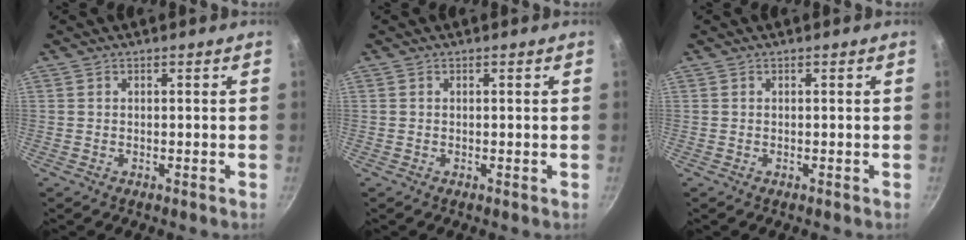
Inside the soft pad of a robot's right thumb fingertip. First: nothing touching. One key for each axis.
{"total": 0.0}
{"total": 0.0}